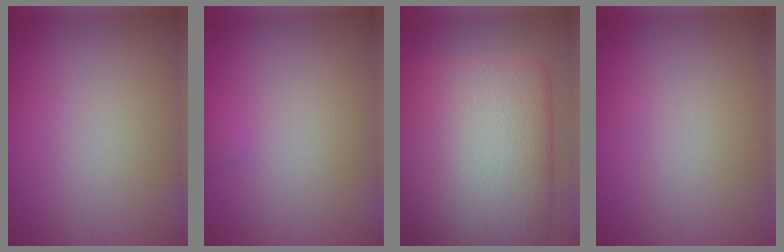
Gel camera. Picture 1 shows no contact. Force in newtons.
{"total": 0.5, "press": 0.5, "slide": 0.0}
{"total": 16.5, "press": 16.5, "slide": 0.4}
{"total": 0.0}